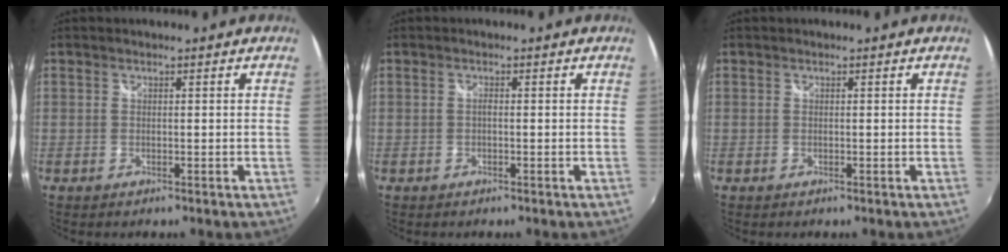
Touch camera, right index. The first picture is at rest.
{"total": 0.6, "force": [-0.2, 0.2, 0.5], "torque": [-0.009, 0.003, -0.005]}
{"total": 0.0}